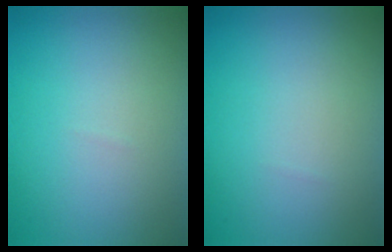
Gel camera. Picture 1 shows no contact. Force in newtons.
{"total": 0.0}